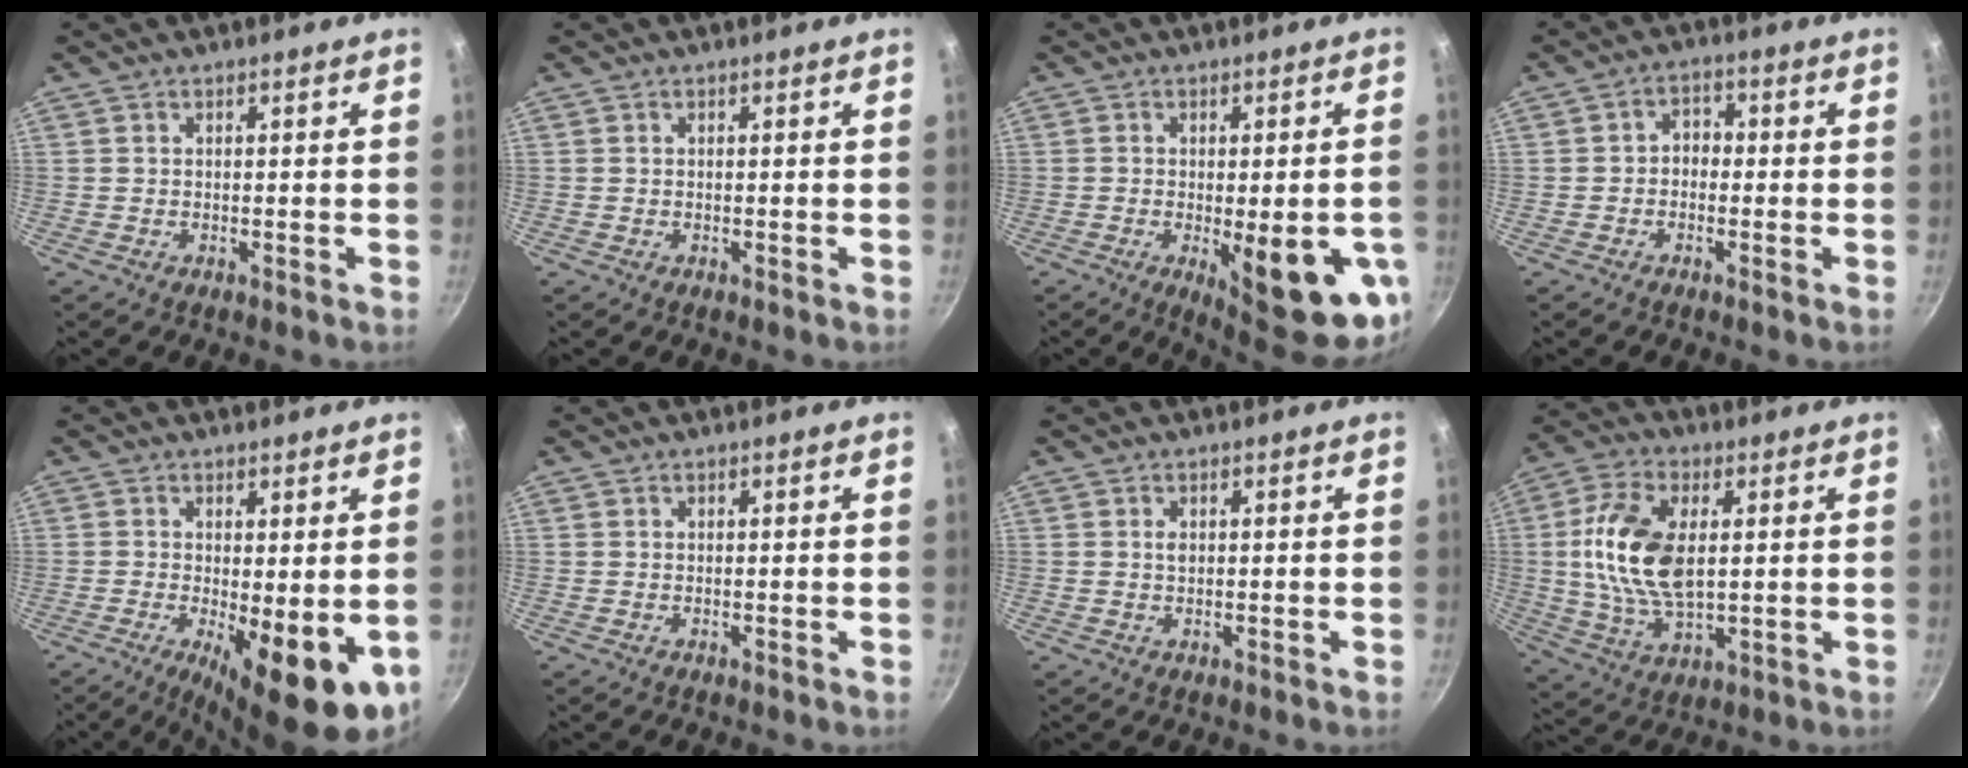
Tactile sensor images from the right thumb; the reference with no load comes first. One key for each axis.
{"total": 0.0}
{"total": 16.7, "fx": -4.6, "fy": 5.3, "fz": 15.2, "tx": -0.159, "ty": -0.008, "tz": -0.047}
{"total": 3.4, "fx": -0.6, "fy": 2.7, "fz": 2.0, "tx": -0.011, "ty": 0.014, "tz": -0.018}
{"total": 12.6, "fx": -2.9, "fy": 4.3, "fz": 11.5, "tx": -0.144, "ty": -0.011, "tz": -0.029}
{"total": 0.0}
{"total": 1.3, "fx": 0.2, "fy": 0.8, "fz": 0.9, "tx": -0.014, "ty": 0.000, "tz": 0.003}
{"total": 15.6, "fx": 1.9, "fy": 8.6, "fz": 12.9, "tx": -0.242, "ty": 0.001, "tz": 0.035}